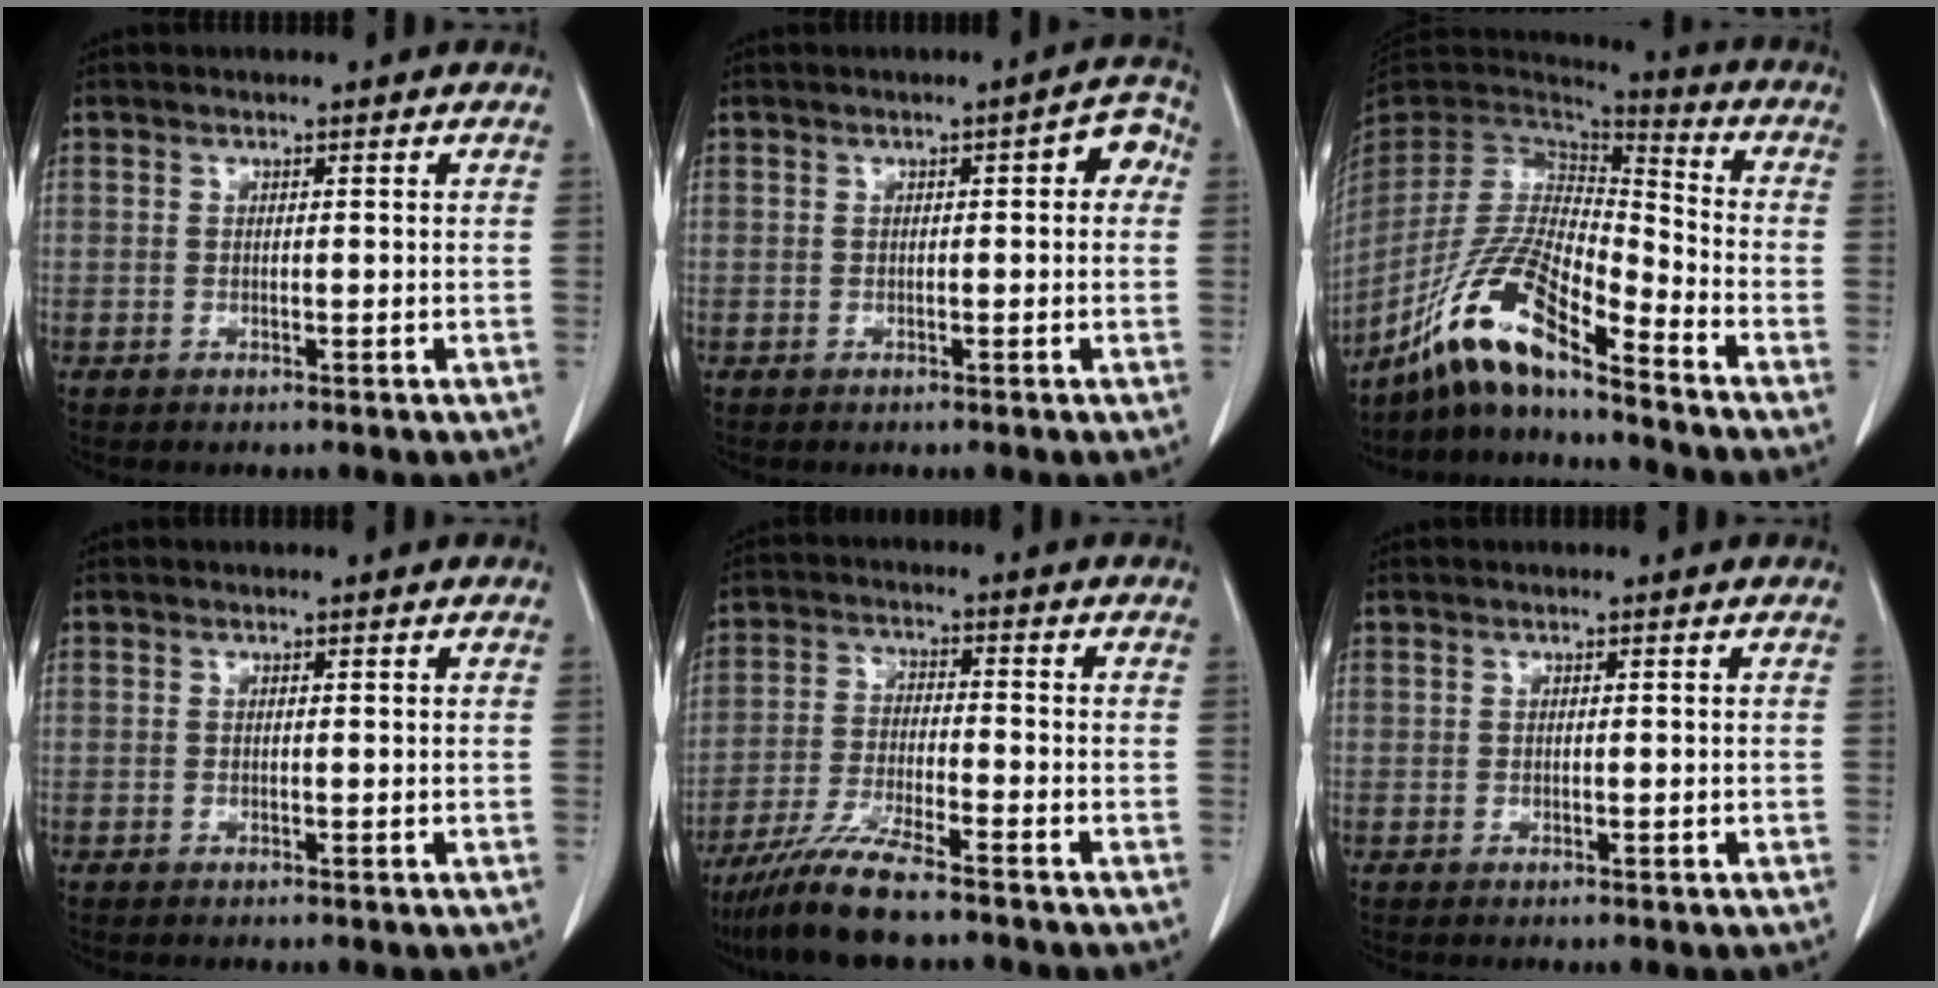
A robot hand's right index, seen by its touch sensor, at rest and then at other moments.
{"total": 3.5, "force": [0.5, 1.3, 3.3], "torque": [-0.029, 0.019, 0.000]}
{"total": 14.6, "force": [-10.5, 2.1, 9.9], "torque": [-0.195, -0.004, -0.198]}
{"total": 0.0}
{"total": 8.9, "force": [-7.2, 0.3, 5.3], "torque": [-0.104, -0.026, -0.134]}
{"total": 0.0}